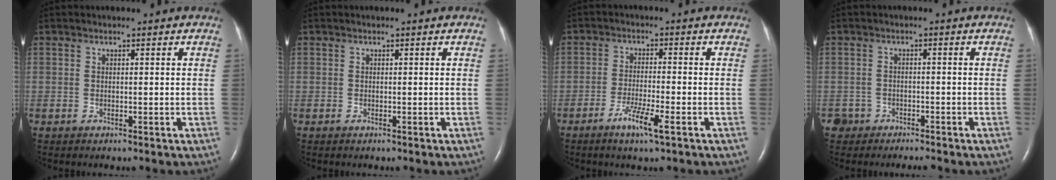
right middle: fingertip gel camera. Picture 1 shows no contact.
{"total": 0.0}
{"total": 5.0, "force": [-2.8, -0.1, 4.2], "torque": [-0.084, -0.011, -0.052]}
{"total": 2.7, "force": [-2.2, 1.5, -0.2], "torque": [0.001, 0.004, -0.036]}